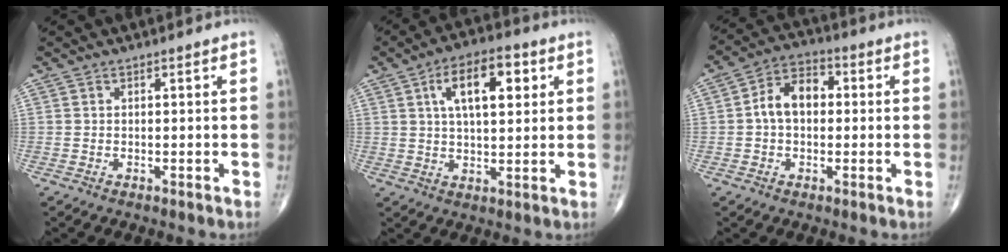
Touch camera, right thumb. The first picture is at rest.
{"total": 11.8, "force": [3.9, 5.4, 9.8], "torque": [-0.138, 0.002, 0.059]}
{"total": 8.2, "force": [0.4, 5.6, 6.0], "torque": [-0.091, 0.027, -0.004]}